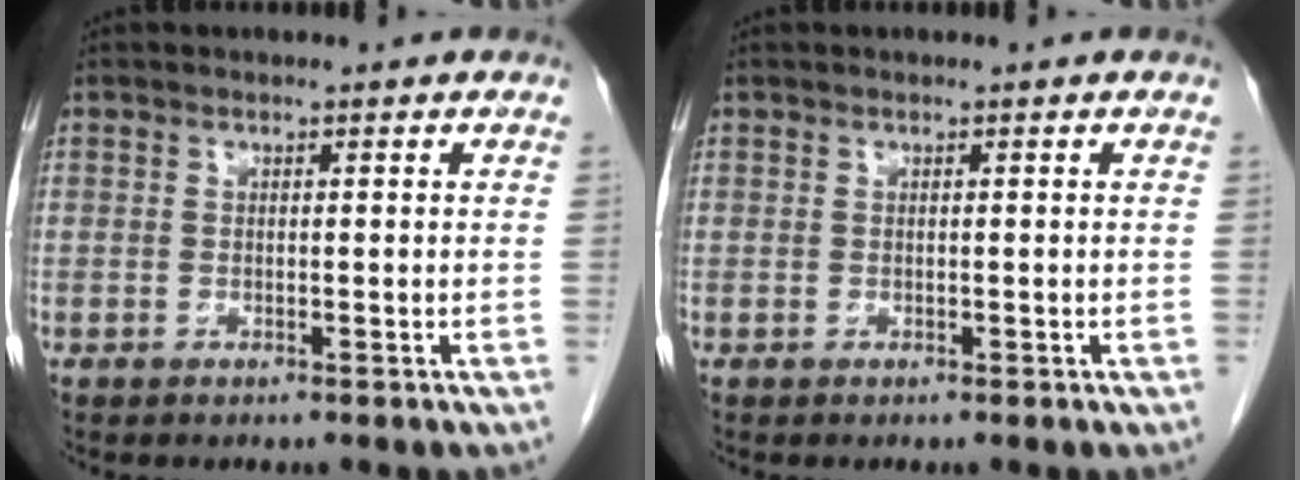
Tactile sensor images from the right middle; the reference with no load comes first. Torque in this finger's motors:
{"motor_torque": [0.79, -0.27, 0.12, 0.02]}